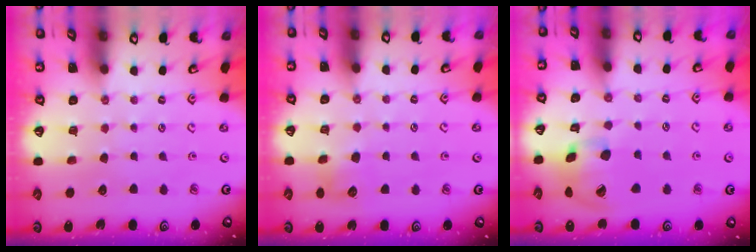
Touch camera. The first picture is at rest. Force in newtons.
{"total": 5.6, "press": 5.5, "slide": 0.7}
{"total": 16.5, "press": 16.3, "slide": 2.5}